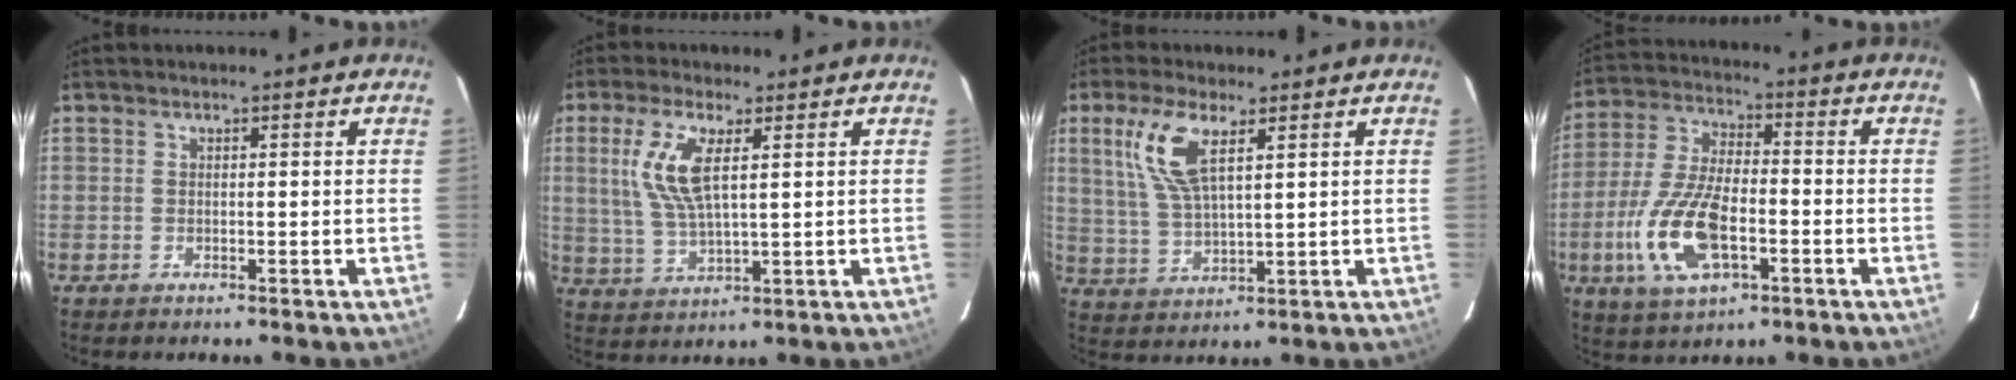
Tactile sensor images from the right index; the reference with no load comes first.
{"total": 9.3, "force": [2.8, 2.9, 8.3], "torque": [-0.180, 0.005, 0.062]}
{"total": 9.6, "force": [4.3, 3.2, 7.9], "torque": [-0.171, 0.009, 0.094]}
{"total": 15.3, "force": [-5.1, 6.7, 12.8], "torque": [-0.278, -0.009, -0.094]}